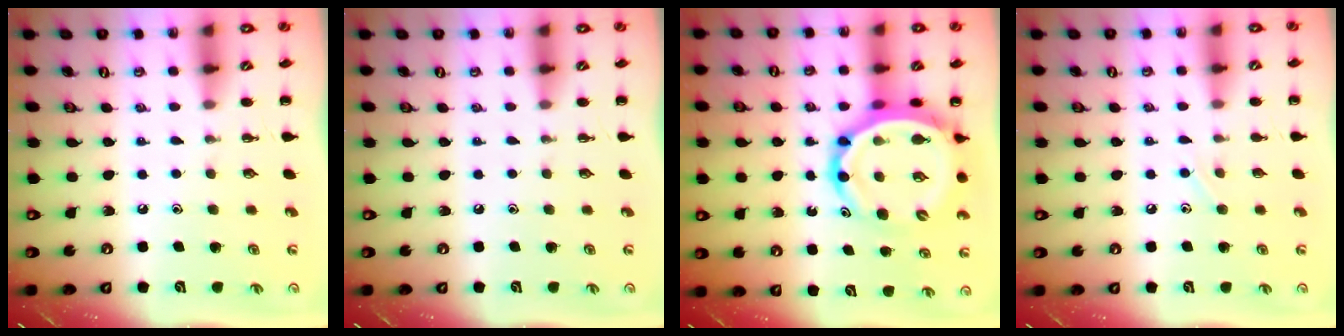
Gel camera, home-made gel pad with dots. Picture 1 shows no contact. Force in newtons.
{"total": 0.0}
{"total": 14.2, "press": 13.6, "slide": 4.2}
{"total": 4.1, "press": 3.9, "slide": 1.1}